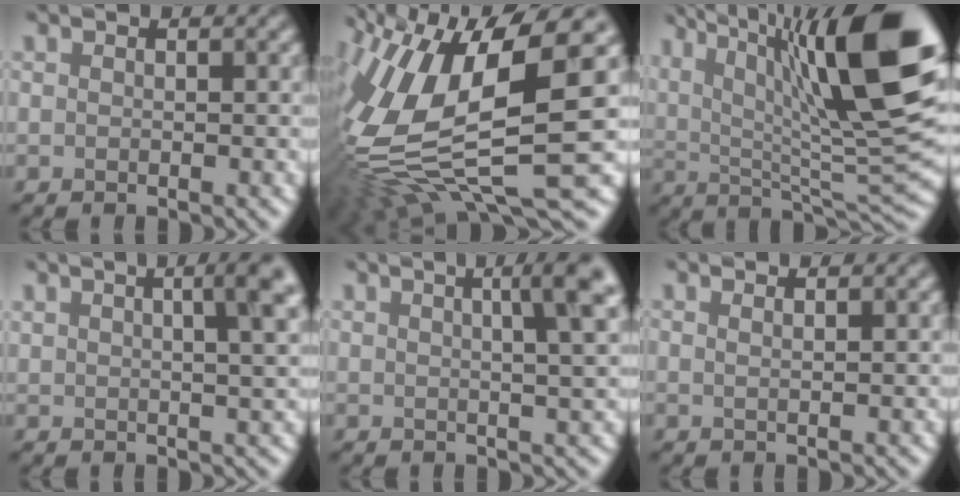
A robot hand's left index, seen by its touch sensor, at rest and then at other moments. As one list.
[{"total": 14.1, "force": [-0.3, 5.0, 13.2], "torque": [-0.305, 0.004, 0.025]}, {"total": 15.6, "force": [5.8, 4.6, 13.8], "torque": [-0.241, 0.015, 0.119]}, {"total": 6.4, "force": [2.8, 2.1, 5.3], "torque": [-0.048, 0.043, 0.032]}, {"total": 5.0, "force": [2.0, 0.9, 4.5], "torque": [-0.044, 0.031, 0.032]}, {"total": 1.7, "force": [1.2, 0.5, 1.1], "torque": [-0.006, 0.022, 0.002]}]